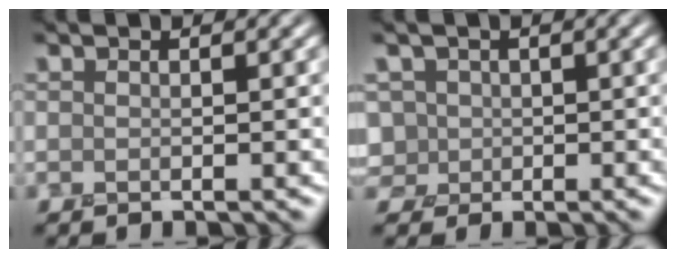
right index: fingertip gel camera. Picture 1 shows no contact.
{"total": 3.3, "force": [-0.1, 3.2, 0.8], "torque": [-0.009, 0.018, -0.010]}